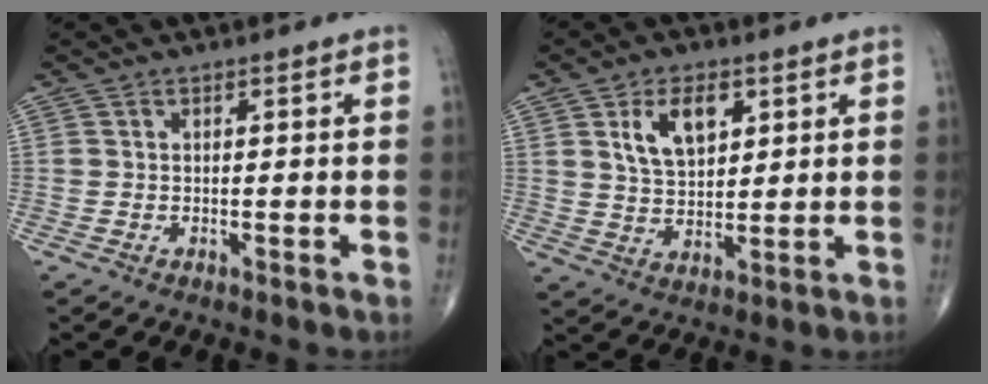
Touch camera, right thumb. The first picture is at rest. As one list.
[{"total": 8.8, "force": [3.6, 4.9, 6.3], "torque": [-0.092, -0.016, 0.069]}]